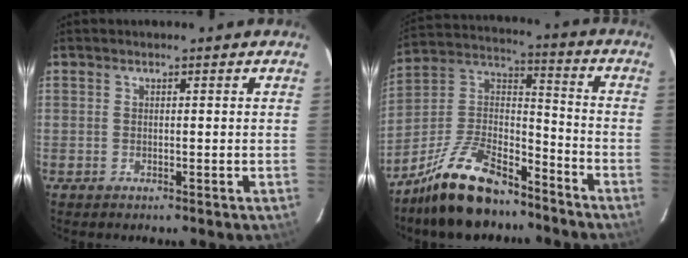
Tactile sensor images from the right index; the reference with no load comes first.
{"total": 17.2, "force": [-12.7, 6.7, 9.6], "torque": [-0.200, 0.022, -0.226]}